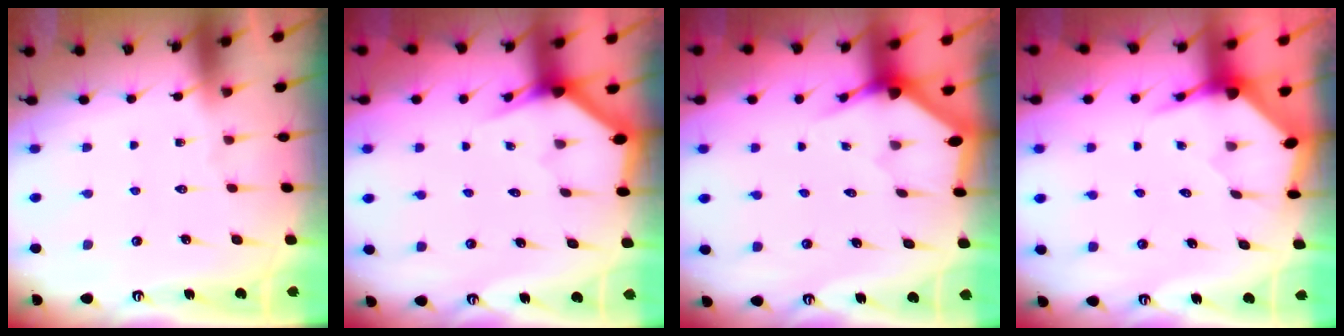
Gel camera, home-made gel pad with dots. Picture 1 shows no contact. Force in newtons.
{"total": 3.0, "press": 3.0, "slide": 0.1}
{"total": 3.1, "press": 3.1, "slide": 0.2}
{"total": 3.5, "press": 3.5, "slide": 0.4}